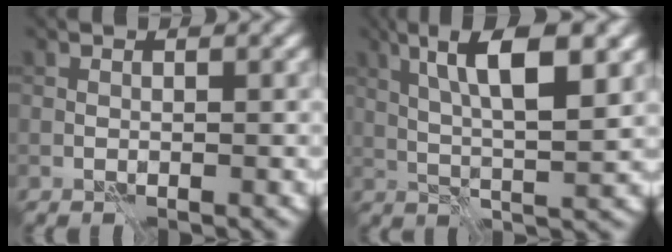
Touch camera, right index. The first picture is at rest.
{"total": 8.2, "force": [3.0, 2.0, 7.4], "torque": [-0.131, 0.007, 0.051]}